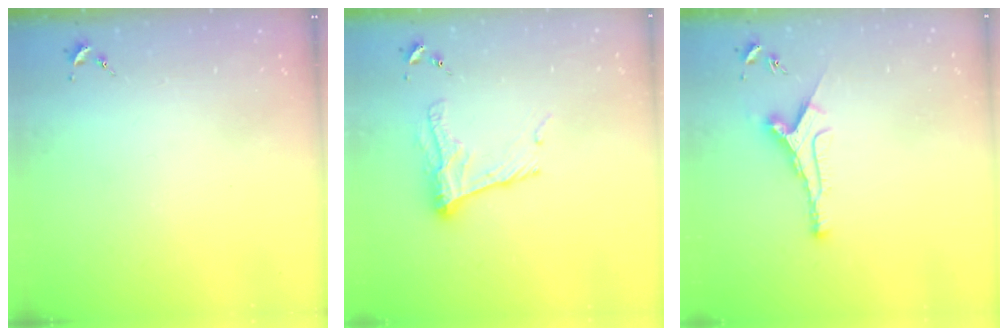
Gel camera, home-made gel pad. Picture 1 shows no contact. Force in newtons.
{"total": 12.9, "press": 12.9, "slide": 0.8}
{"total": 8.7, "press": 8.6, "slide": 0.5}